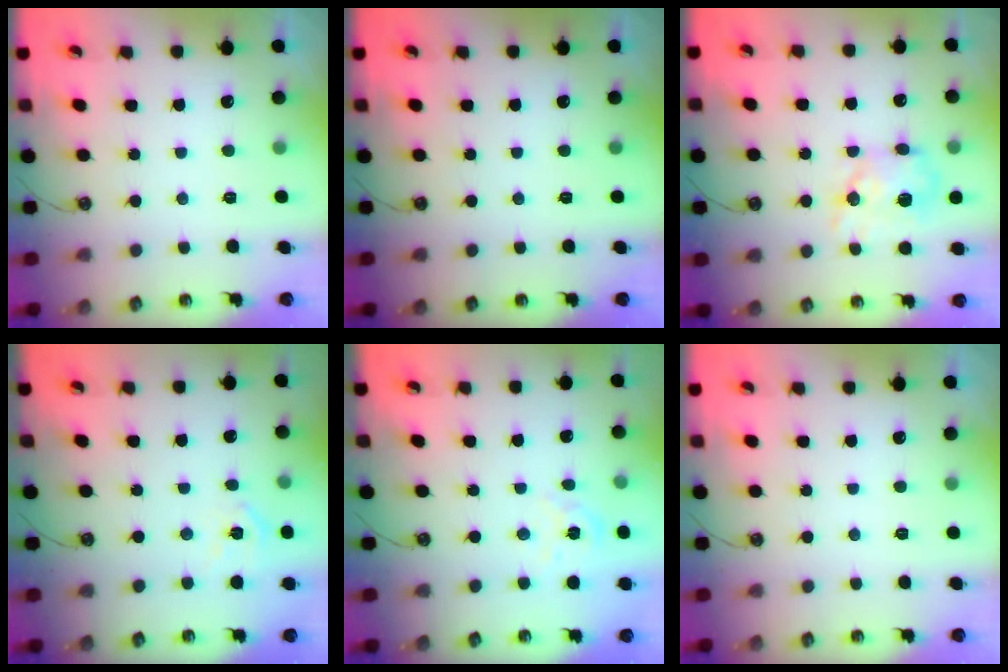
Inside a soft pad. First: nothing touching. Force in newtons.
{"total": 0.0}
{"total": 11.9, "press": 11.9, "slide": 0.2}
{"total": 5.8, "press": 5.8, "slide": 0.7}
{"total": 3.1, "press": 3.1, "slide": 0.2}
{"total": 0.0}